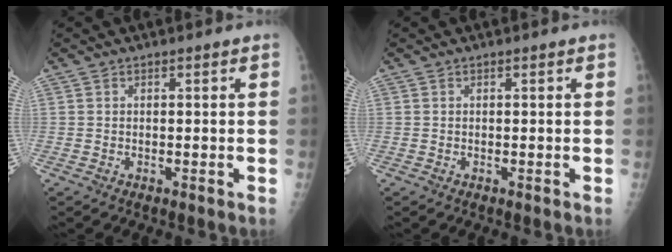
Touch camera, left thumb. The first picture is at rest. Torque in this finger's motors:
{"motor_torque": [-0.33, -0.05, -0.19, -0.07, 0.00]}